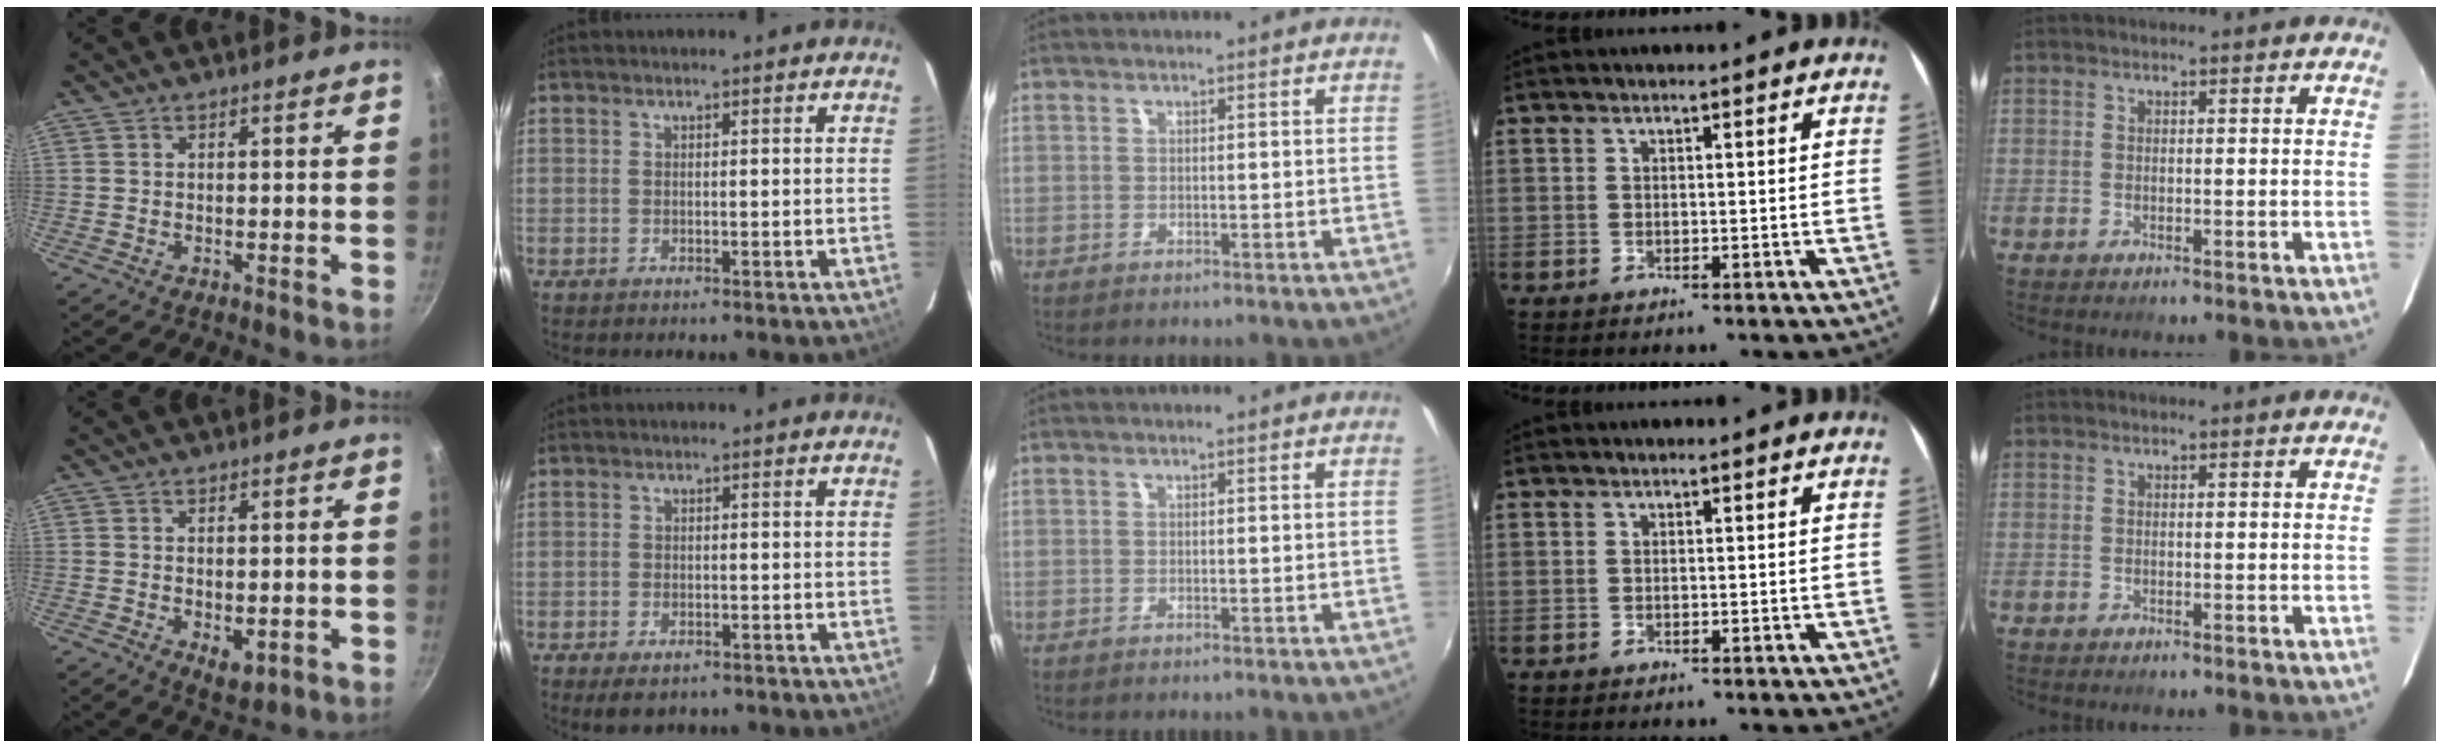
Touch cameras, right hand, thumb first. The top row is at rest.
{"thumb": {"total": 4.3, "force": [-0.7, 2.4, 3.5], "torque": [-0.048, -0.014, -0.004]}, "index": {"total": 4.4, "force": [-3.0, 2.2, 2.3], "torque": [-0.054, -0.012, -0.044]}}